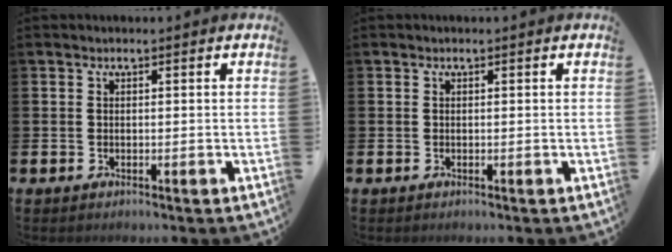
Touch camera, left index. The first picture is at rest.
{"total": 0.0}